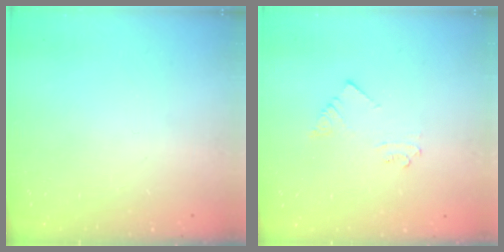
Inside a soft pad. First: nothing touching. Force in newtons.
{"total": 2.5, "press": 2.5, "slide": 0.2}